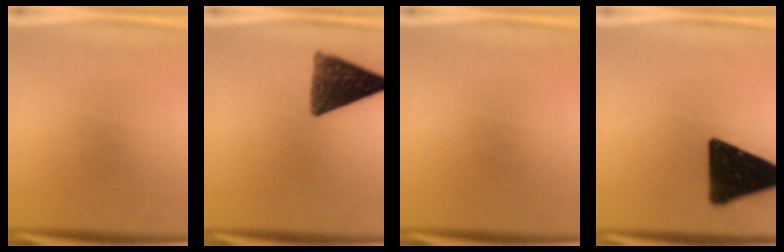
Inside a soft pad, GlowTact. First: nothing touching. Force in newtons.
{"total": 11.2}
{"total": 0.0}
{"total": 19.6}